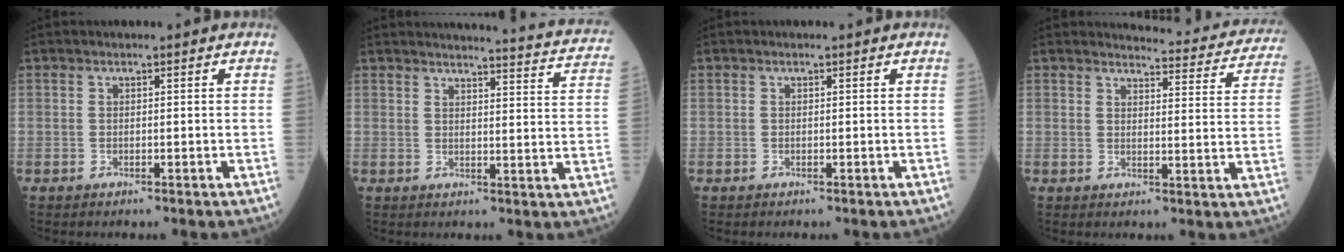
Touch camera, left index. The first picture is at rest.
{"total": 16.0, "force": [15.5, 0.4, 3.7], "torque": [-0.037, -0.076, 0.155]}
{"total": 0.0}
{"total": 13.9, "force": [13.7, 1.9, 1.9], "torque": [0.004, -0.061, 0.125]}